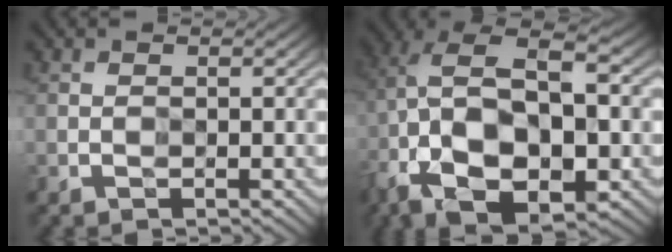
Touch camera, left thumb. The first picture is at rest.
{"total": 17.8, "force": [-4.1, 10.0, 14.1], "torque": [-0.297, -0.012, -0.030]}